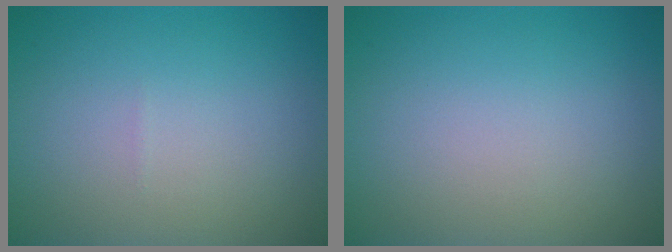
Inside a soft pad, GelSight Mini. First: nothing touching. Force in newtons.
{"total": 0.0}